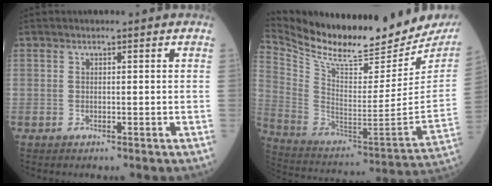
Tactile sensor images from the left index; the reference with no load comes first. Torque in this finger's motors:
{"motor_torque": [0.75, -1.11, 0.13, 0.04]}